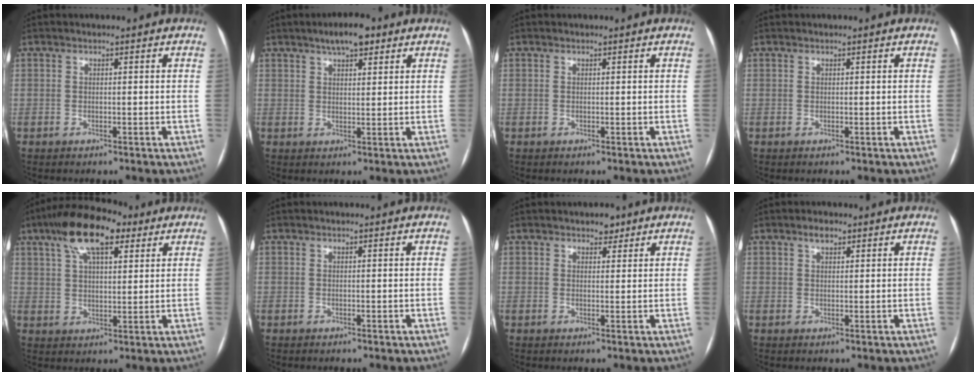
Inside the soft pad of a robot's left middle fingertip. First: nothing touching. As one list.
[{"total": 5.2, "force": [3.5, 1.7, 3.5], "torque": [-0.058, 0.009, 0.052]}, {"total": 0.0}, {"total": 0.0}, {"total": 12.4, "force": [7.1, 4.4, 9.2], "torque": [-0.170, 0.035, 0.123]}, {"total": 0.0}, {"total": 2.0, "force": [1.5, 1.1, 0.8], "torque": [-0.009, 0.001, 0.018]}, {"total": 1.7, "force": [1.2, 0.8, 1.0], "torque": [-0.019, 0.005, 0.020]}]